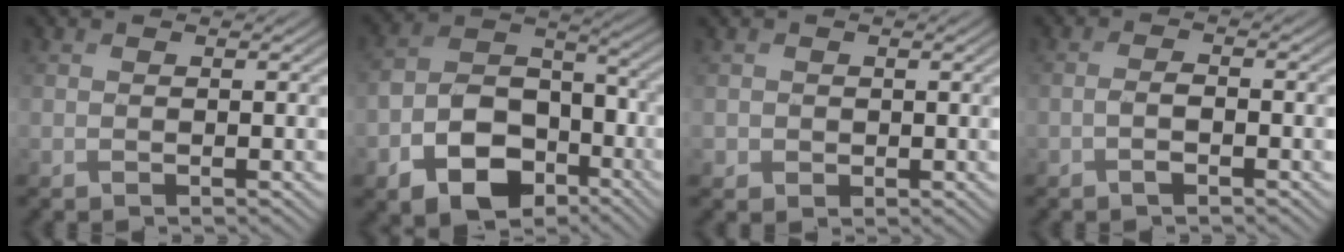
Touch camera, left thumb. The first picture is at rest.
{"total": 12.2, "force": [-6.2, 8.0, 6.9], "torque": [-0.145, -0.023, -0.115]}
{"total": 1.7, "force": [0.2, 1.7, 0.1], "torque": [-0.006, -0.005, 0.001]}
{"total": 1.9, "force": [-0.9, 0.6, 1.5], "torque": [-0.031, 0.004, -0.020]}